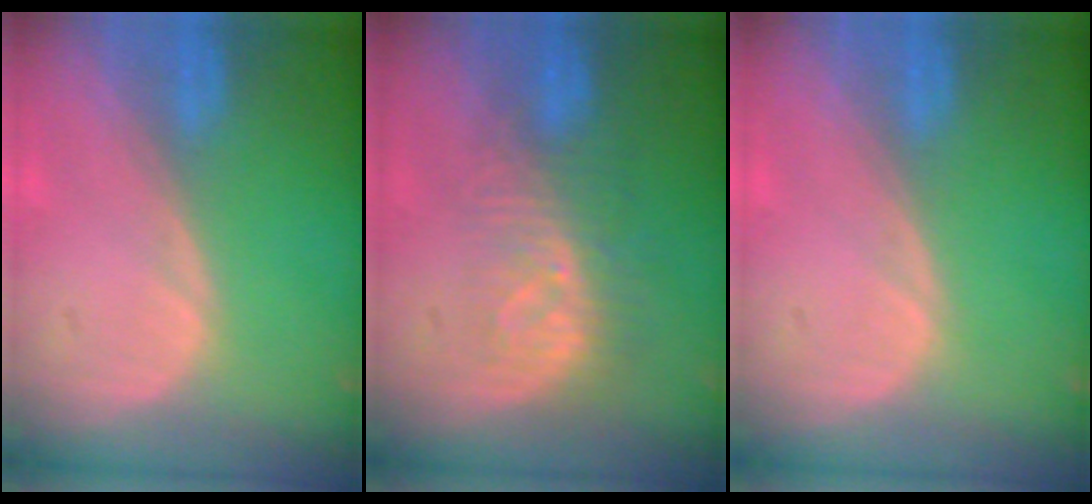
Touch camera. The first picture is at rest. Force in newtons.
{"total": 8.3, "press": 7.3, "slide": 3.9}
{"total": 0.0}